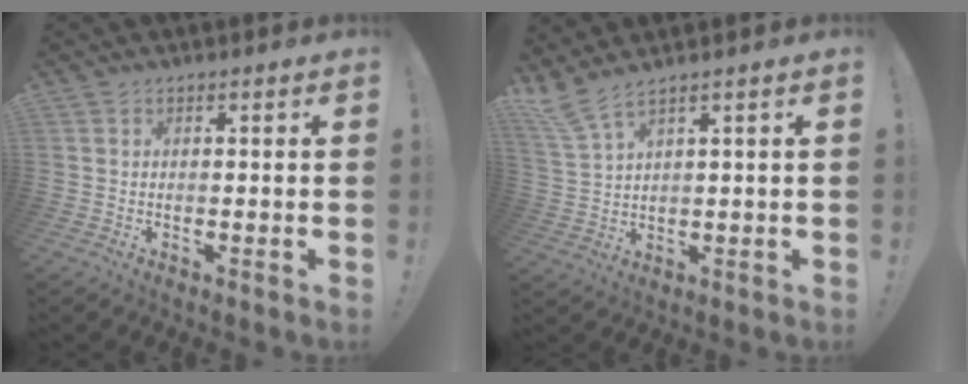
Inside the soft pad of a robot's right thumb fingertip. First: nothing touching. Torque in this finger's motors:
{"motor_torque": [0.31, 1.71, 0.19, 0.30, 0.29]}